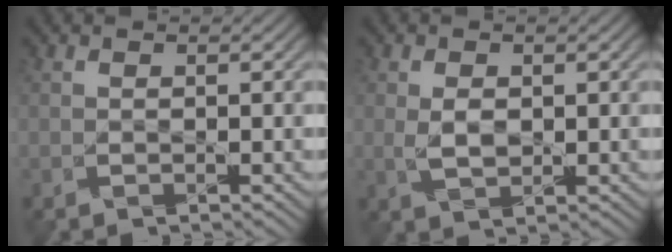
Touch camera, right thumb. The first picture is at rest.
{"total": 2.4, "force": [0.4, 1.4, 1.9], "torque": [-0.053, -0.001, 0.005]}